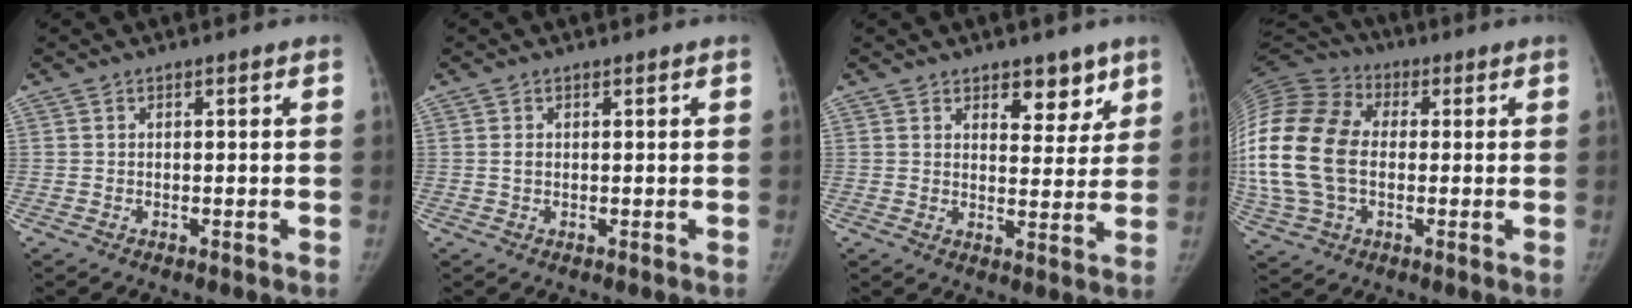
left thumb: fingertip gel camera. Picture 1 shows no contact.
{"total": 0.8, "force": [0.2, 0.6, 0.6], "torque": [-0.010, 0.000, 0.004]}
{"total": 6.3, "force": [4.2, 3.5, 3.2], "torque": [-0.007, -0.028, 0.060]}
{"total": 23.9, "force": [0.0, 16.4, 17.3], "torque": [-0.409, 0.017, 0.003]}